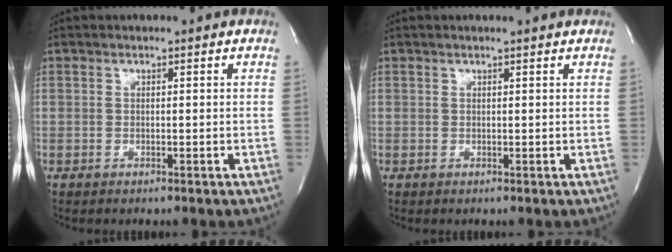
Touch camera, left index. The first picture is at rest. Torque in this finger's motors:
{"motor_torque": [0.17, -0.11, -0.02, 0.02]}